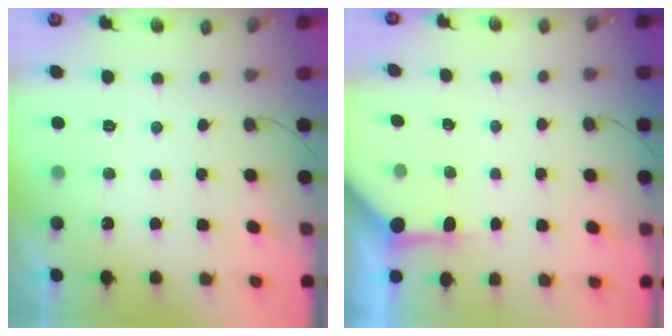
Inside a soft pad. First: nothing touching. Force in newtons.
{"total": 3.2, "press": 3.2, "slide": 0.4}